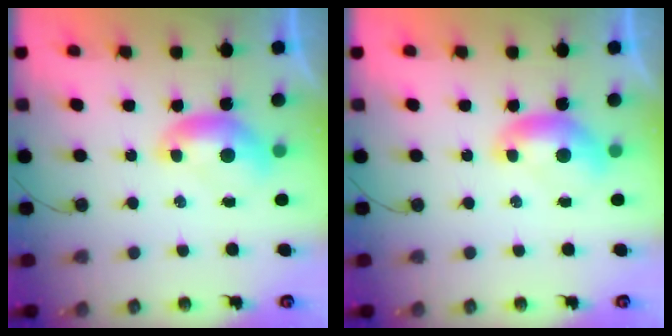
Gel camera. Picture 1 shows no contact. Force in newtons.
{"total": 0.0}